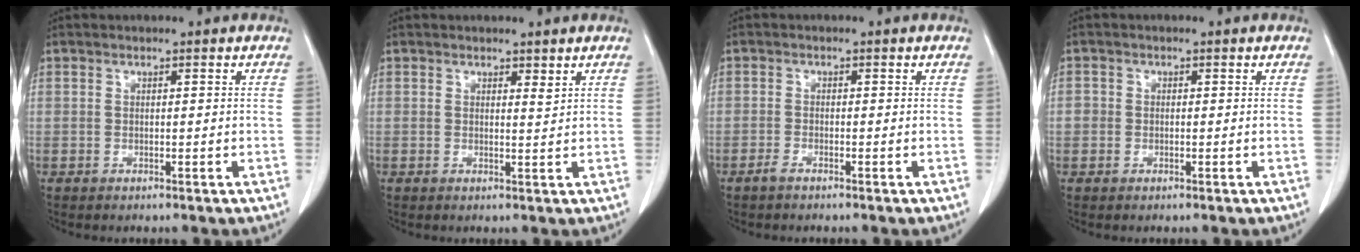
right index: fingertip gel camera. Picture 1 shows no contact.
{"total": 1.0, "force": [0.8, 0.2, 0.6], "torque": [-0.010, -0.008, 0.013]}
{"total": 1.1, "force": [-0.9, 0.2, 0.6], "torque": [-0.013, 0.000, -0.015]}
{"total": 1.5, "force": [-0.2, 1.5, 0.4], "torque": [0.001, 0.008, -0.004]}